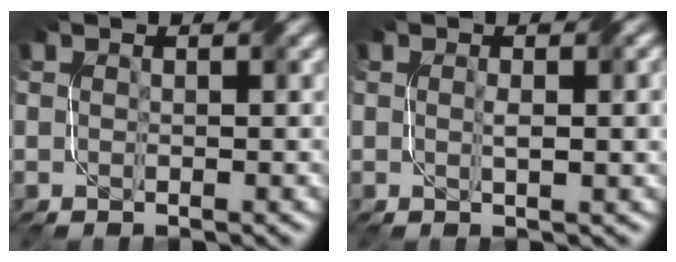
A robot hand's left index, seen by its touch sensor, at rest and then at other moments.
{"total": 2.1, "force": [0.1, 0.4, 2.1], "torque": [-0.033, 0.003, 0.001]}